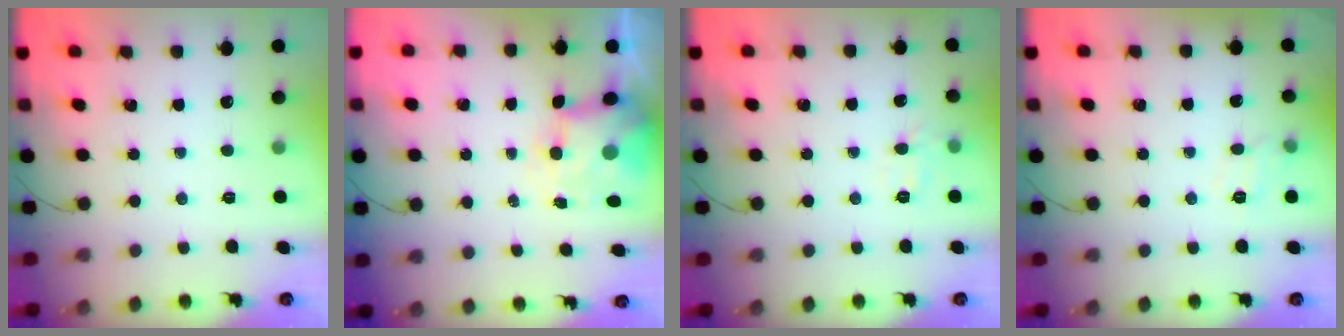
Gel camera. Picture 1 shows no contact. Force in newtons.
{"total": 7.4, "press": 7.2, "slide": 1.6}
{"total": 5.8, "press": 5.8, "slide": 1.1}
{"total": 8.5, "press": 8.4, "slide": 1.3}